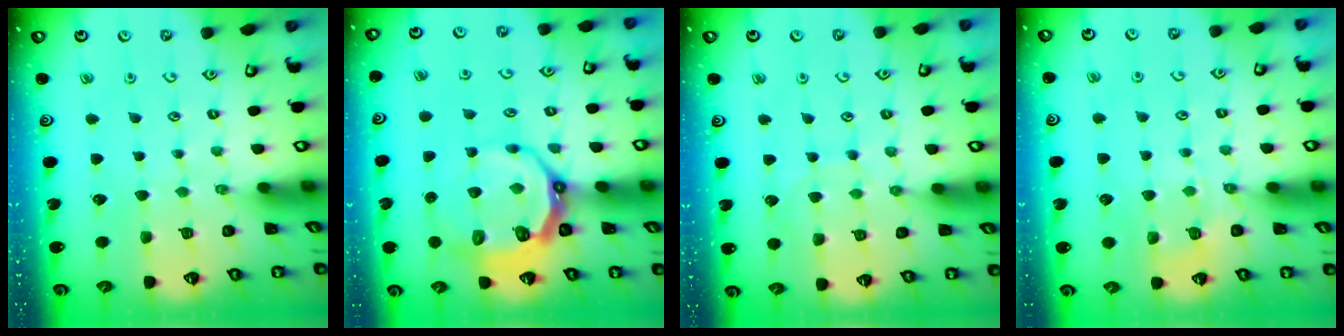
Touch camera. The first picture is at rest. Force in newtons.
{"total": 9.7, "press": 8.8, "slide": 4.1}
{"total": 7.0, "press": 6.9, "slide": 0.4}
{"total": 4.9, "press": 4.8, "slide": 1.3}